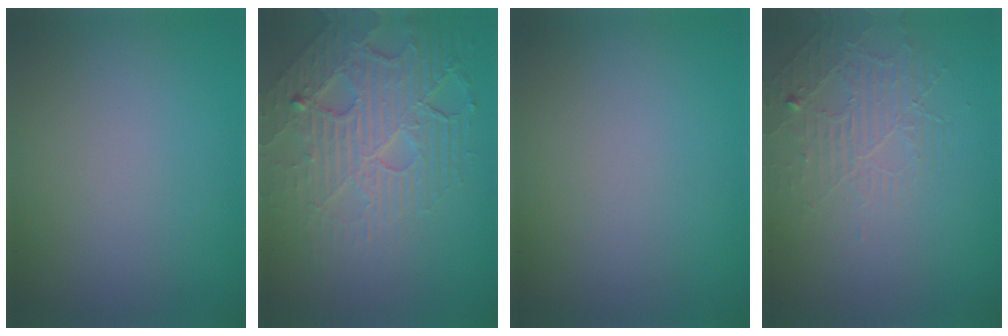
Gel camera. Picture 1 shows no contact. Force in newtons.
{"total": 8.0, "press": 5.5, "slide": 5.8}
{"total": 0.0}
{"total": 2.2, "press": 1.4, "slide": 1.7}